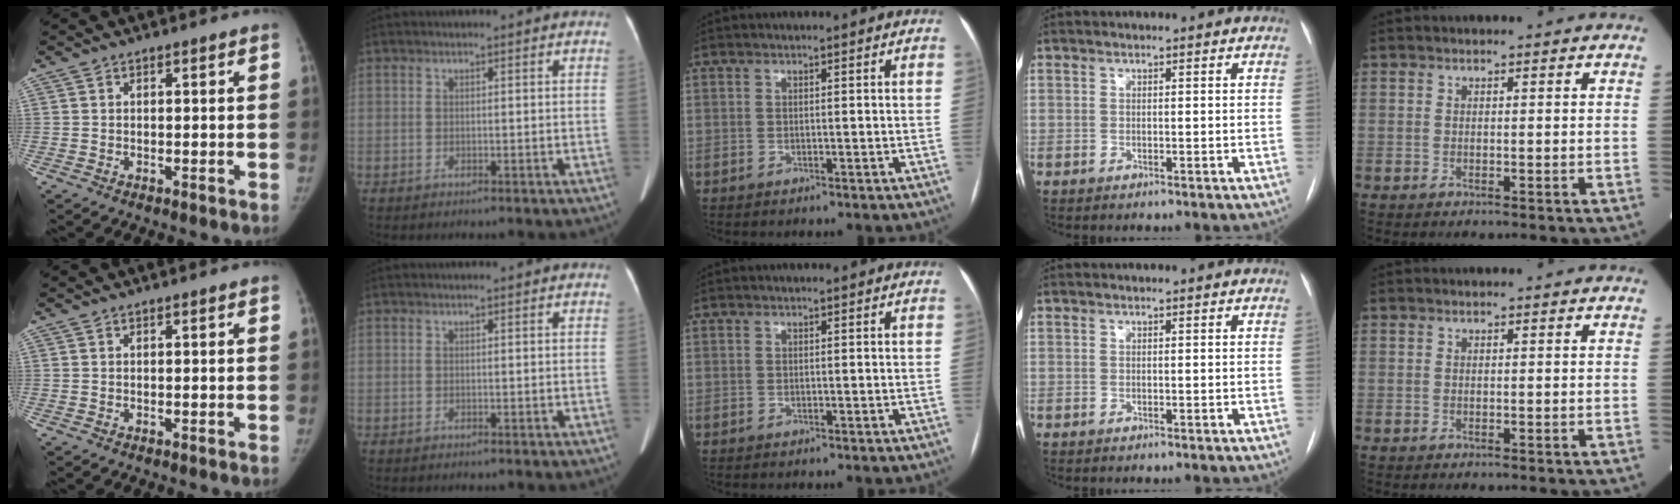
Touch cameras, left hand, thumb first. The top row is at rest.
{}